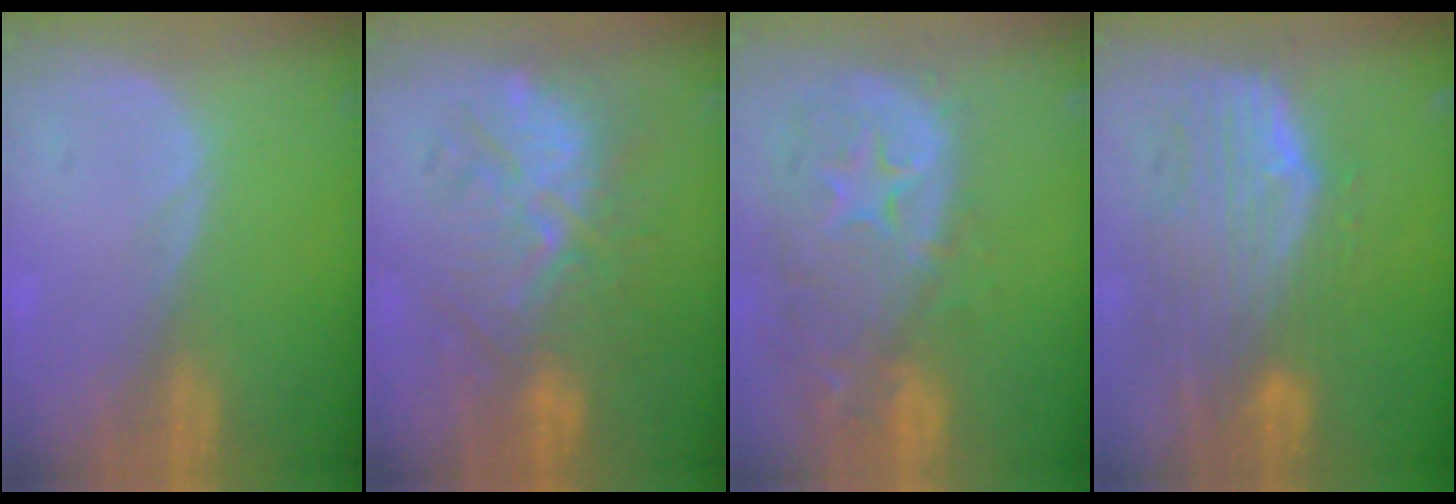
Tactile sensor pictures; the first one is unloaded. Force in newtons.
{"total": 9.8, "press": 9.7, "slide": 1.0}
{"total": 13.9, "press": 11.1, "slide": 8.3}
{"total": 10.6, "press": 9.0, "slide": 5.5}